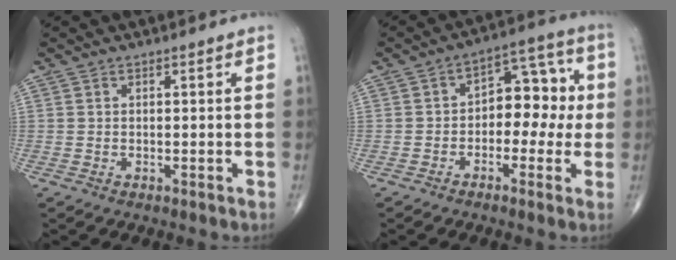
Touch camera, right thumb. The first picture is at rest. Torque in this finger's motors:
{"motor_torque": [-0.15, 0.67, 0.72, 0.05, 0.10]}